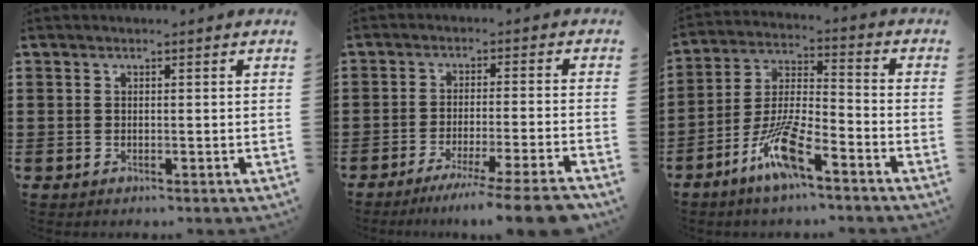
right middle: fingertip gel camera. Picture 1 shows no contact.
{"total": 6.3, "force": [-5.4, -0.7, 3.3], "torque": [-0.048, -0.014, -0.099]}
{"total": 9.4, "force": [-6.1, 1.7, 7.0], "torque": [-0.163, -0.007, -0.119]}